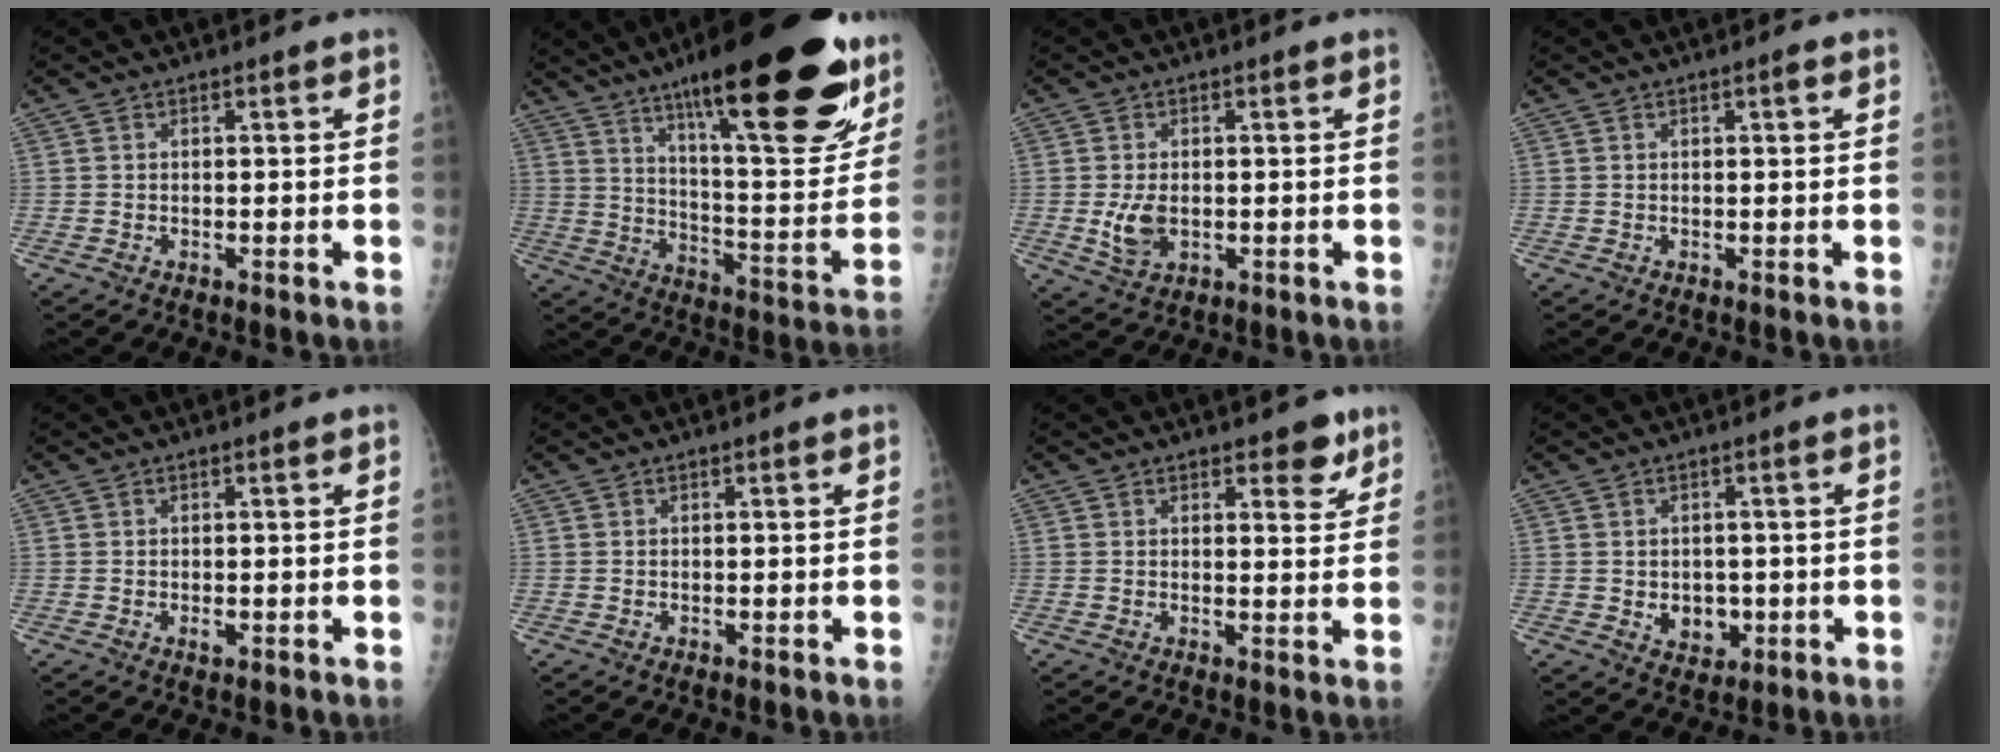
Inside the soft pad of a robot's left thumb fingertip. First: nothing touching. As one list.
[{"total": 31.5, "force": [18.5, 8.2, 24.1], "torque": [-0.322, -0.063, 0.284]}, {"total": 4.9, "force": [-0.5, 3.1, 3.8], "torque": [-0.069, -0.008, -0.002]}, {"total": 1.0, "force": [0.4, 0.2, 0.8], "torque": [-0.015, 0.001, 0.005]}, {"total": 1.1, "force": [-0.2, 0.7, 0.8], "torque": [-0.010, -0.002, -0.001]}, {"total": 0.0}, {"total": 4.5, "force": [2.9, 2.1, 2.7], "torque": [-0.012, -0.016, 0.035]}, {"total": 5.1, "force": [-0.7, 4.0, 3.0], "torque": [-0.020, -0.001, 0.002]}]